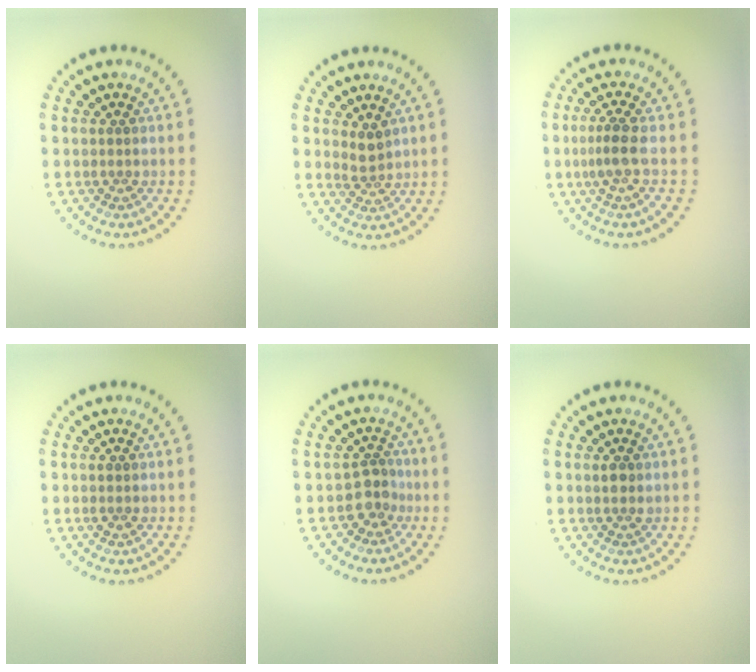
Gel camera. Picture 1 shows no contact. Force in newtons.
{"total": 1.6, "press": 1.4, "slide": 0.8}
{"total": 2.2, "press": 1.6, "slide": 1.5}
{"total": 0.9, "press": 0.9, "slide": 0.1}
{"total": 2.1, "press": 1.6, "slide": 1.4}
{"total": 1.1, "press": 1.0, "slide": 0.5}